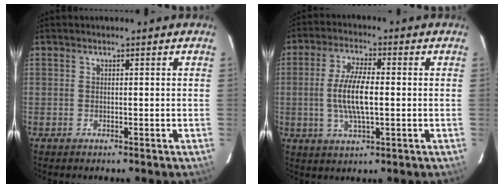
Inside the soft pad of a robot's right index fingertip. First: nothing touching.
{"total": 8.6, "force": [-0.5, 2.5, 8.3], "torque": [-0.164, -0.001, -0.010]}